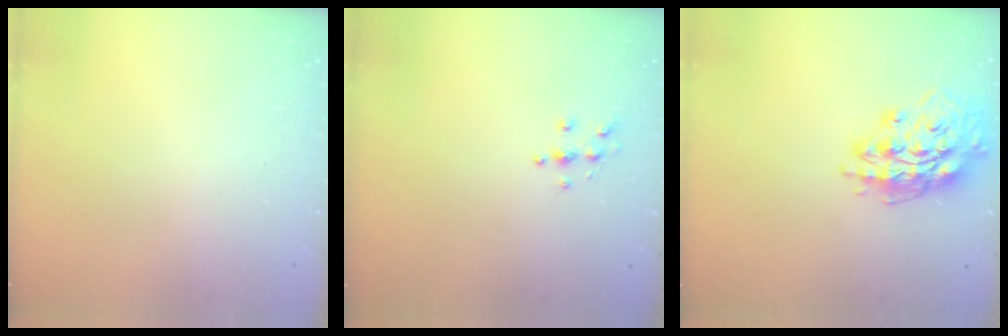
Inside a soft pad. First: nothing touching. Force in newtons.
{"total": 5.1, "press": 5.1, "slide": 0.3}
{"total": 15.6, "press": 15.6, "slide": 1.3}